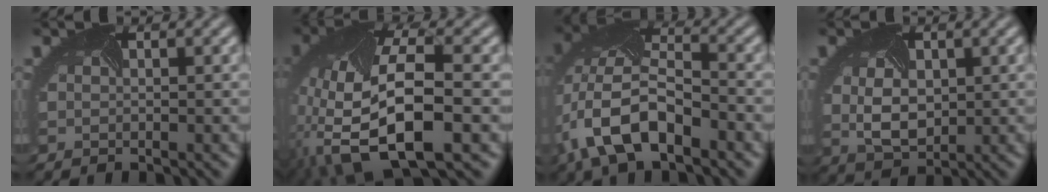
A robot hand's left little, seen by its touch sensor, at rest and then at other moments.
{"total": 13.2, "force": [-3.9, 6.3, 10.9], "torque": [-0.234, -0.024, -0.058]}
{"total": 9.8, "force": [-4.1, 5.1, 7.3], "torque": [-0.160, 0.000, -0.078]}
{"total": 3.8, "force": [0.3, 2.6, 2.8], "torque": [-0.062, -0.004, 0.012]}